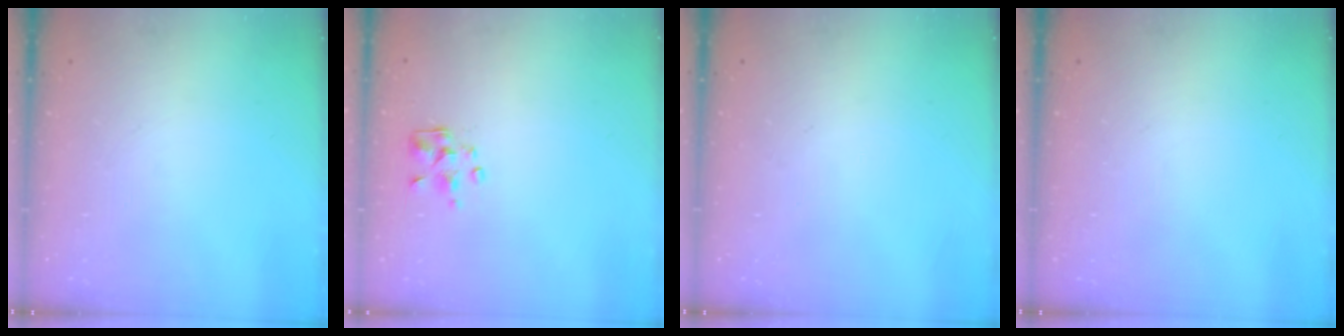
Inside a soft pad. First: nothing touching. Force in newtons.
{"total": 2.5, "press": 2.4, "slide": 0.7}
{"total": 0.0}
{"total": 0.0}